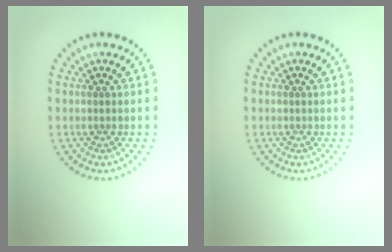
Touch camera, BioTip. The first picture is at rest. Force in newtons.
{"total": 0.0}